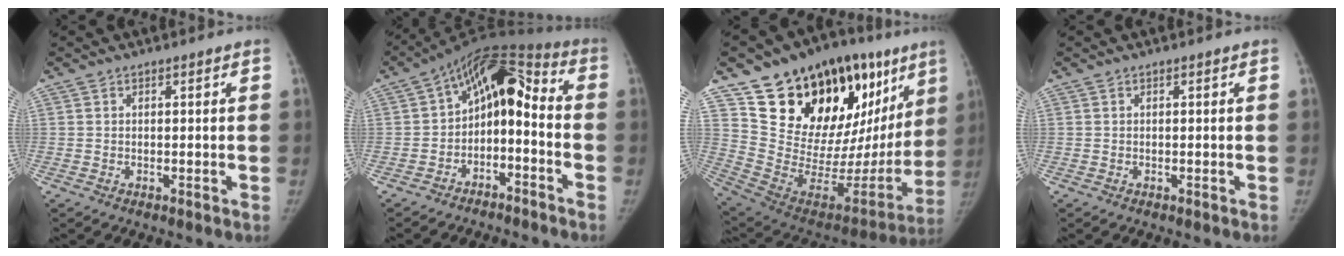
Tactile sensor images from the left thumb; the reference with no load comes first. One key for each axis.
{"total": 12.8, "fx": -3.3, "fy": 7.8, "fz": 9.5, "tx": -0.119, "ty": 0.087, "tz": -0.060}
{"total": 34.2, "fx": 19.2, "fy": 18.0, "fz": 21.8, "tx": -0.286, "ty": -0.043, "tz": 0.314}
{"total": 0.0}